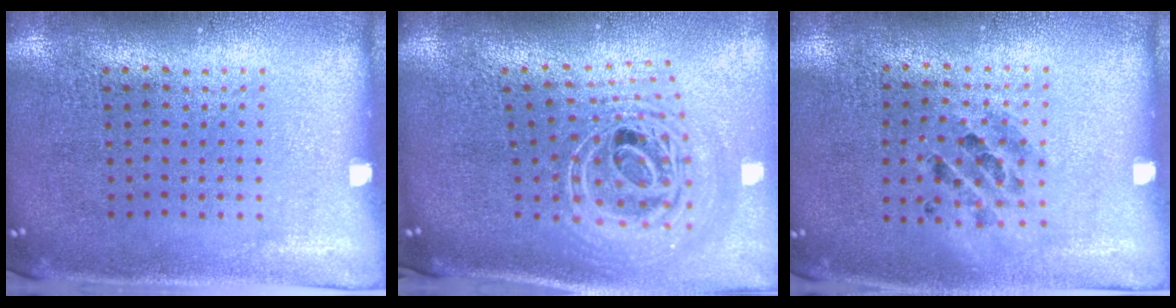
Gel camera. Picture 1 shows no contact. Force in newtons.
{"total": 2.8, "press": 2.0, "slide": 2.0}
{"total": 0.9, "press": 0.9, "slide": 0.3}